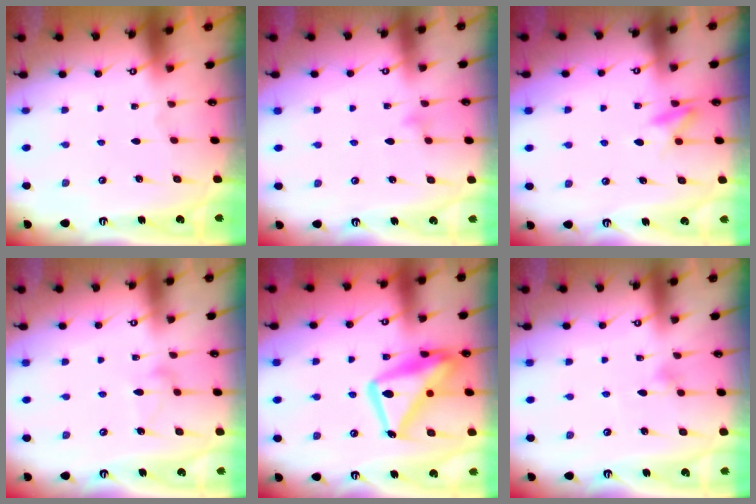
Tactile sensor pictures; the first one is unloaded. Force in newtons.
{"total": 4.0, "press": 4.0, "slide": 0.2}
{"total": 8.5, "press": 8.4, "slide": 1.1}
{"total": 7.8, "press": 7.8, "slide": 0.2}
{"total": 17.7, "press": 17.6, "slide": 1.6}
{"total": 4.2, "press": 4.2, "slide": 0.6}